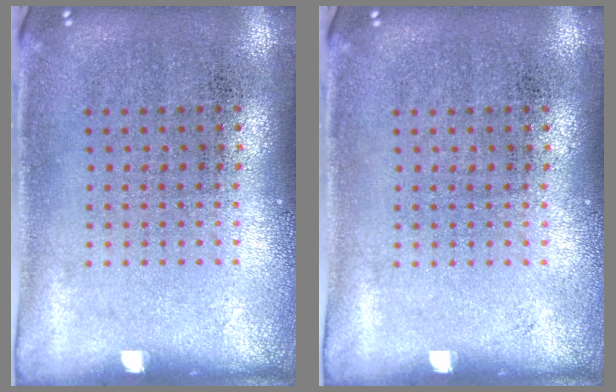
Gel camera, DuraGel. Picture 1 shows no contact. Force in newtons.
{"total": 0.0}